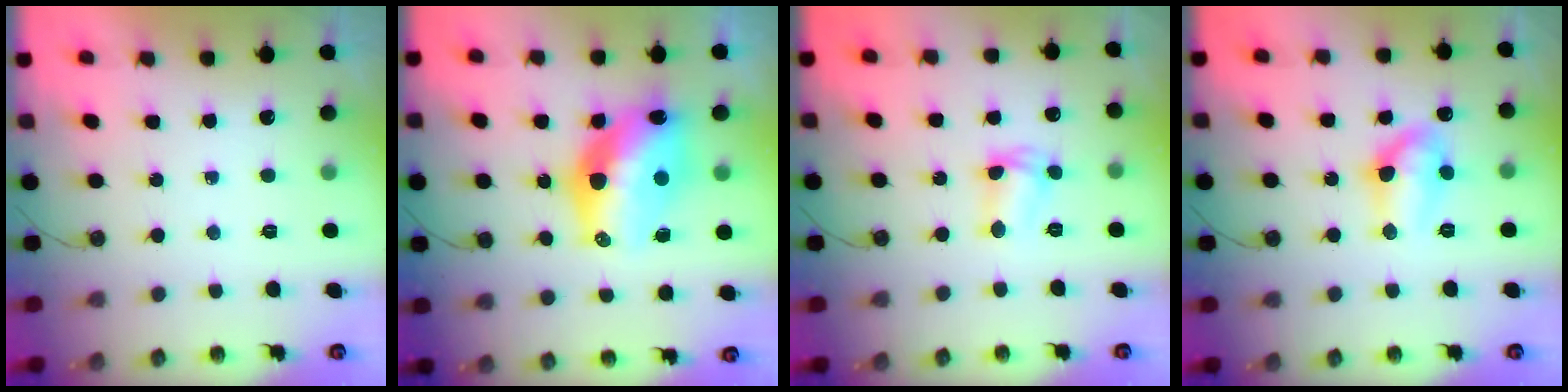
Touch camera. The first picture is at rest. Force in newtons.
{"total": 16.2, "press": 16.1, "slide": 1.8}
{"total": 5.5, "press": 5.5, "slide": 0.4}
{"total": 10.1, "press": 10.1, "slide": 1.2}